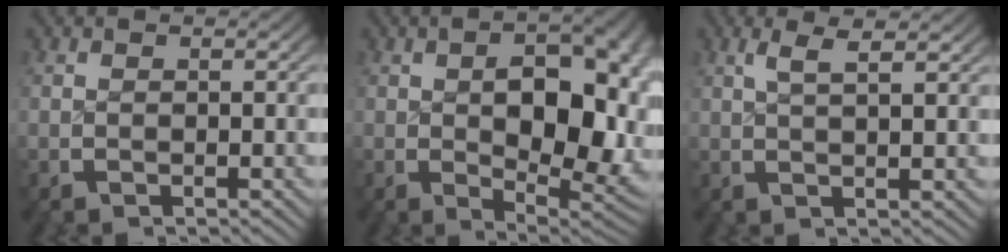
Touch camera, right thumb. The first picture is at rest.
{"total": 10.2, "force": [-0.3, 5.2, 8.7], "torque": [-0.132, -0.039, 0.015]}
{"total": 2.6, "force": [1.9, 0.2, 1.8], "torque": [-0.029, 0.003, 0.037]}